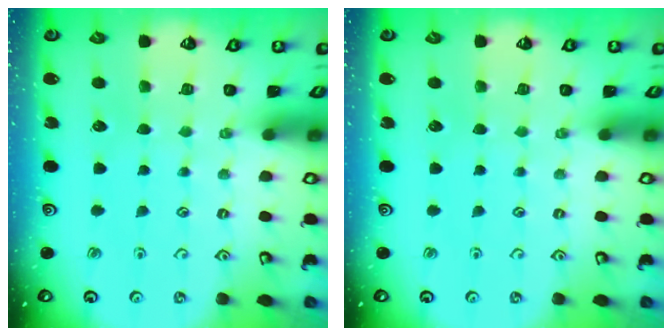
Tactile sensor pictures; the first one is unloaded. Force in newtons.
{"total": 0.0}